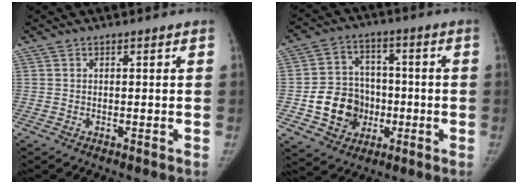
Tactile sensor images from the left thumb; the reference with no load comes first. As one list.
[{"total": 12.8, "force": [-2.8, 11.1, 5.6], "torque": [-0.051, 0.023, -0.044]}]